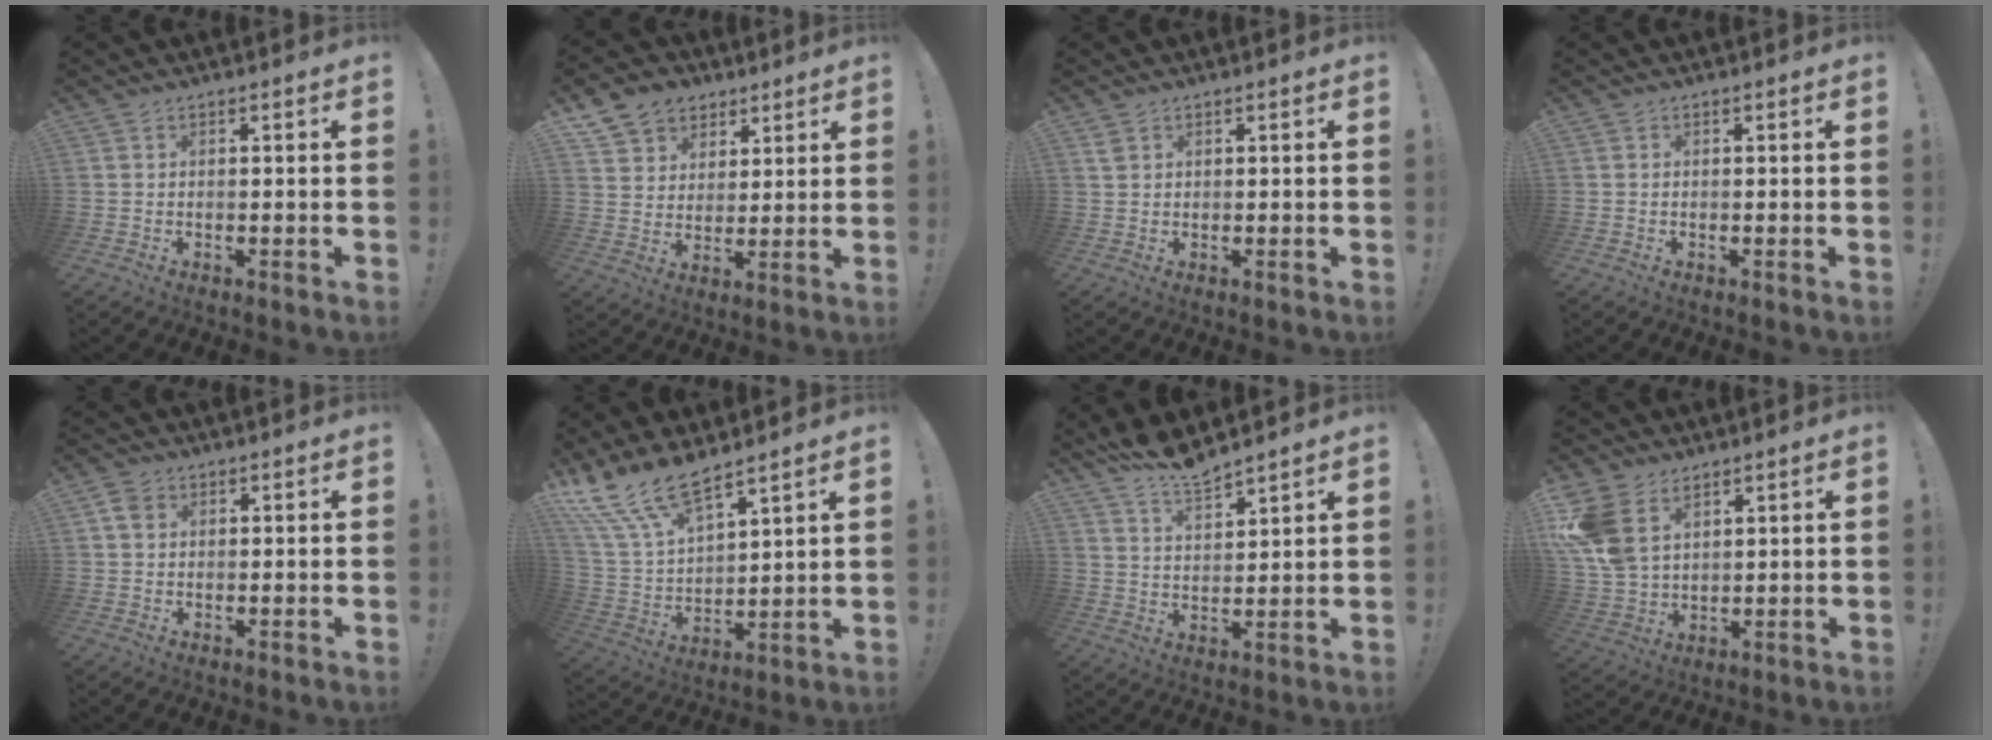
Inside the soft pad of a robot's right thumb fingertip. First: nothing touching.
{"total": 10.8, "force": [6.3, 8.2, 2.8], "torque": [-0.042, -0.038, 0.127]}
{"total": 1.8, "force": [1.1, 0.9, 1.0], "torque": [-0.014, -0.002, 0.020]}
{"total": 0.0}
{"total": 3.6, "force": [1.1, 2.9, 1.9], "torque": [-0.023, 0.001, 0.020]}
{"total": 15.5, "force": [12.7, 5.2, 7.1], "torque": [-0.156, -0.089, 0.242]}
{"total": 8.4, "force": [7.9, 1.0, 2.4], "torque": [-0.049, -0.059, 0.146]}
{"total": 11.6, "force": [5.8, 7.9, 6.2], "torque": [-0.122, -0.024, 0.120]}